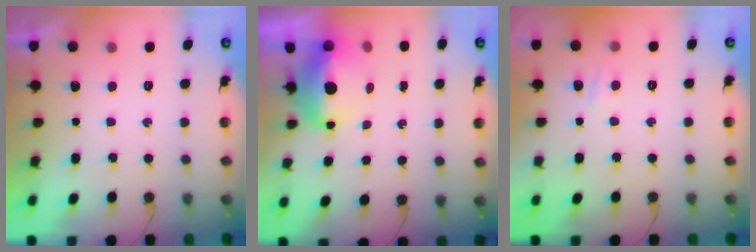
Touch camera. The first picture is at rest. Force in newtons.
{"total": 8.9, "press": 8.9, "slide": 0.9}
{"total": 3.6, "press": 3.6, "slide": 0.5}